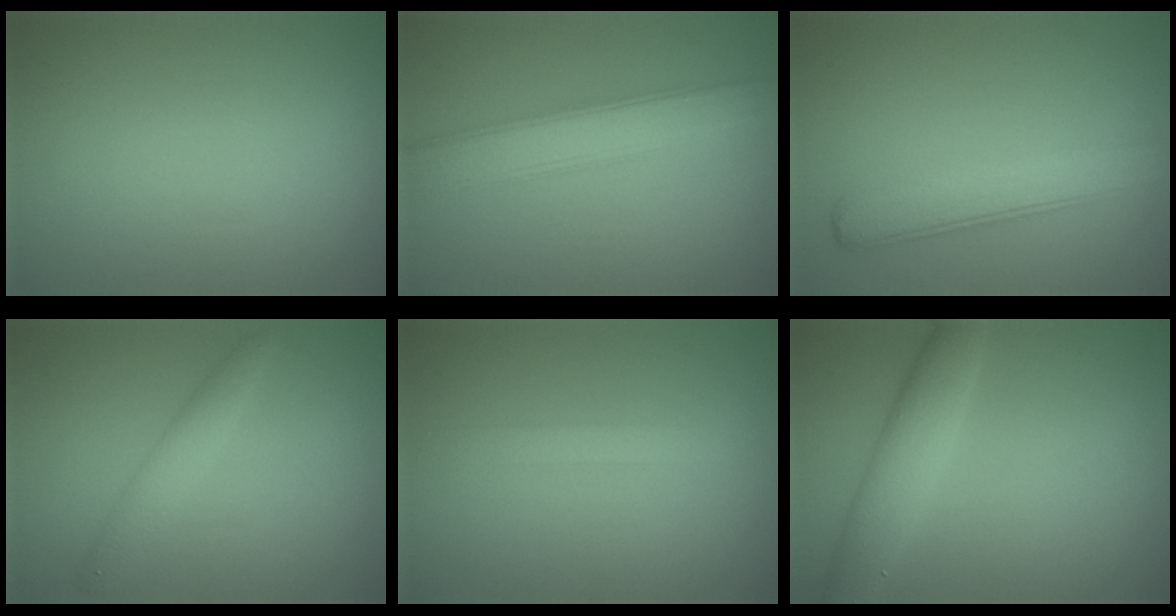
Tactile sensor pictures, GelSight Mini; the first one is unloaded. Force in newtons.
{"total": 4.6, "press": 4.6, "slide": 0.2}
{"total": 3.9, "press": 3.9, "slide": 0.3}
{"total": 2.1, "press": 2.1, "slide": 0.0}
{"total": 1.2, "press": 1.2, "slide": 0.0}
{"total": 4.0, "press": 4.0, "slide": 0.4}